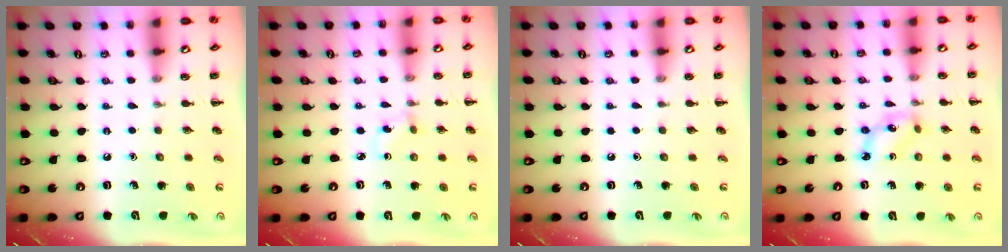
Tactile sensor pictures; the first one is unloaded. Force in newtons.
{"total": 1.3, "press": 1.1, "slide": 0.7}
{"total": 0.0}
{"total": 4.5, "press": 4.4, "slide": 1.1}